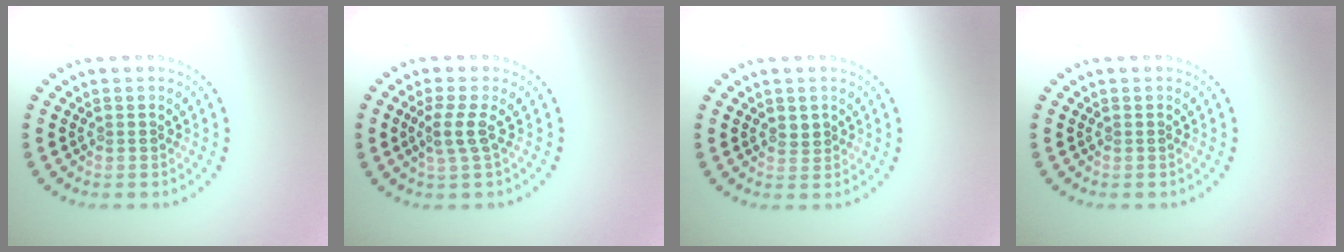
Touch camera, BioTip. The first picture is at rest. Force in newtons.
{"total": 1.9, "press": 1.5, "slide": 1.2}
{"total": 1.0, "press": 0.9, "slide": 0.4}
{"total": 0.0}